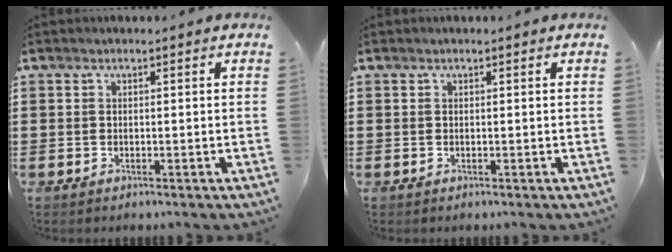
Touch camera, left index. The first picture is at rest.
{"total": 0.0}